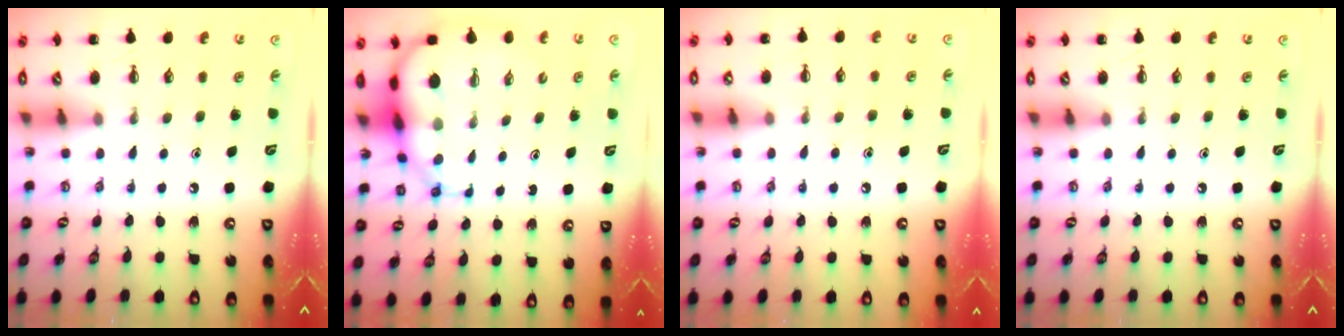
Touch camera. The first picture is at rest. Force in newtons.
{"total": 7.2, "press": 6.8, "slide": 2.2}
{"total": 6.4, "press": 6.2, "slide": 1.4}
{"total": 0.0}